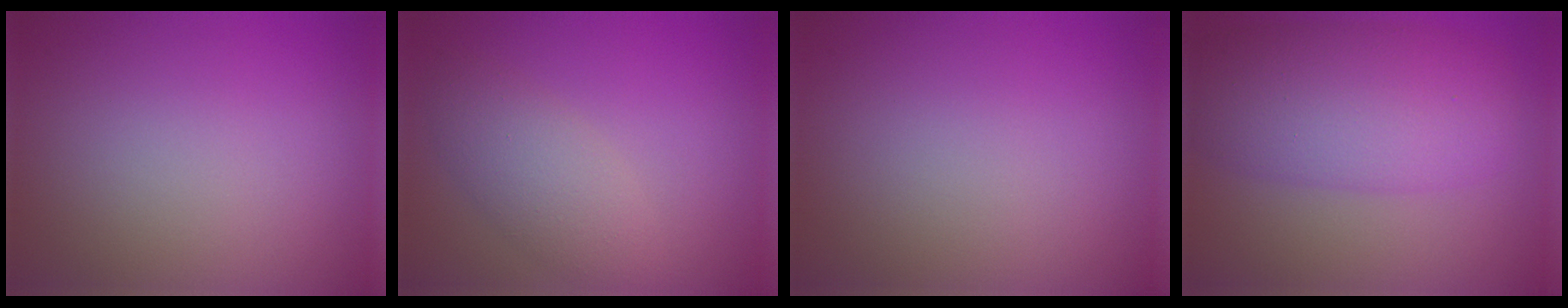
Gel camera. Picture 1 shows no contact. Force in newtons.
{"total": 3.4, "press": 3.4, "slide": 0.2}
{"total": 0.0}
{"total": 7.6, "press": 7.6, "slide": 0.1}